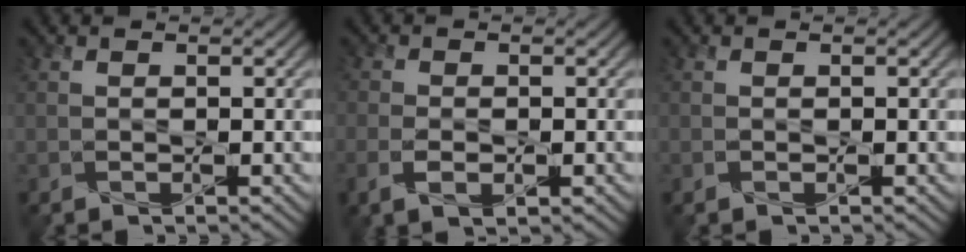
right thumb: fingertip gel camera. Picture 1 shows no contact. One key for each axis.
{"total": 3.6, "fx": -1.4, "fy": 1.8, "fz": 2.8, "tx": -0.063, "ty": -0.007, "tz": -0.027}
{"total": 0.0}